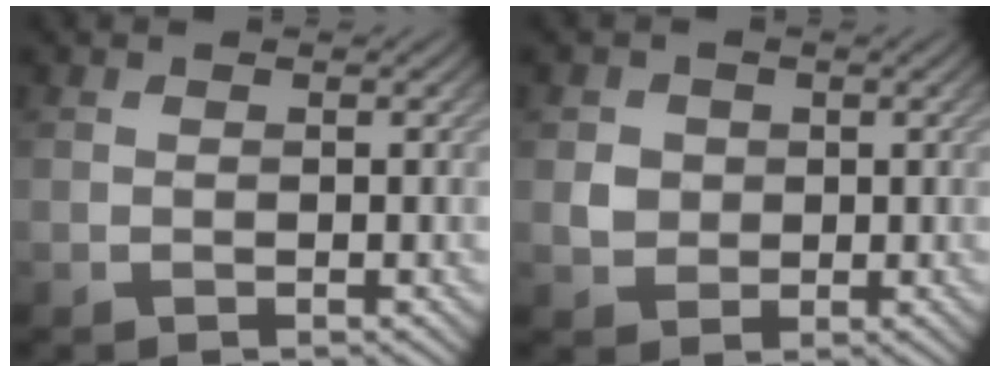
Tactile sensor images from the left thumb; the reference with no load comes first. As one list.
[{"total": 2.2, "force": [0.4, 2.0, 0.6], "torque": [-0.016, 0.002, 0.007]}]